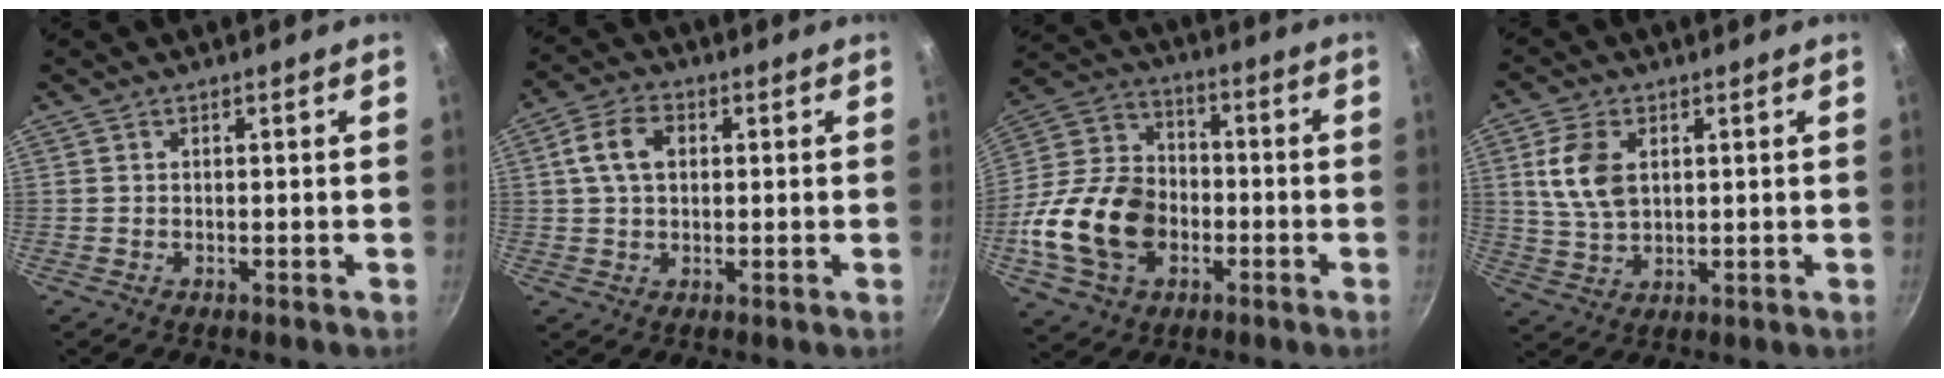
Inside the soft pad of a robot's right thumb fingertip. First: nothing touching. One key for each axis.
{"total": 7.1, "fx": 1.4, "fy": 4.8, "fz": 5.0, "tx": -0.083, "ty": 0.014, "tz": 0.018}
{"total": 19.6, "fx": -5.1, "fy": 14.2, "fz": 12.5, "tx": -0.224, "ty": 0.037, "tz": -0.097}
{"total": 8.7, "fx": 2.1, "fy": 5.6, "fz": 6.3, "tx": -0.115, "ty": -0.009, "tz": 0.043}